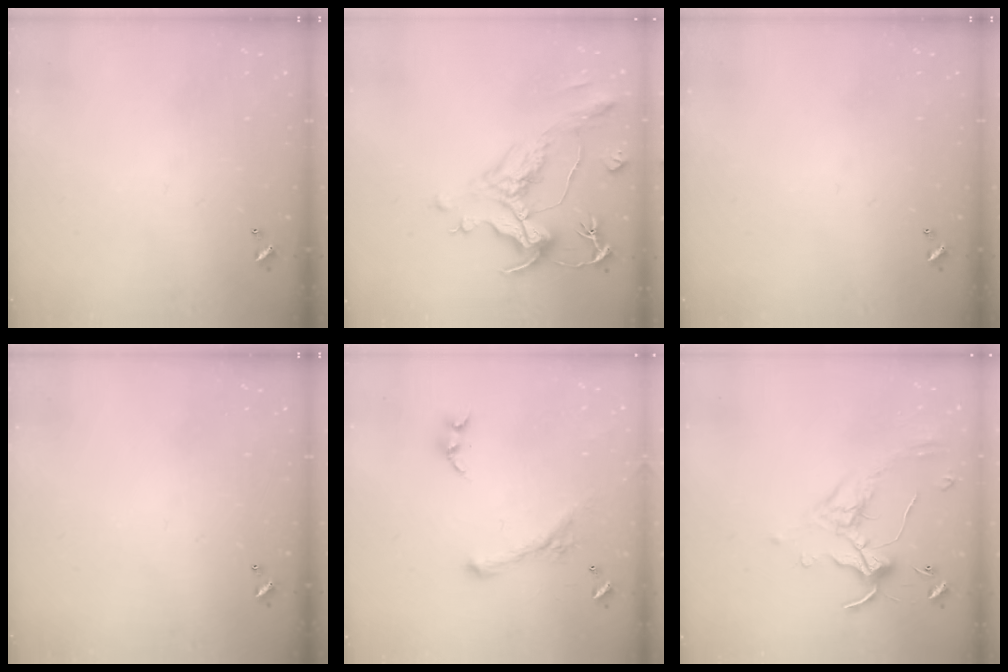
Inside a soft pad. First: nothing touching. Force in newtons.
{"total": 2.0, "press": 1.0, "slide": 1.7}
{"total": 0.0}
{"total": 0.0}
{"total": 1.3, "press": 0.5, "slide": 1.2}
{"total": 1.4, "press": 1.3, "slide": 0.6}